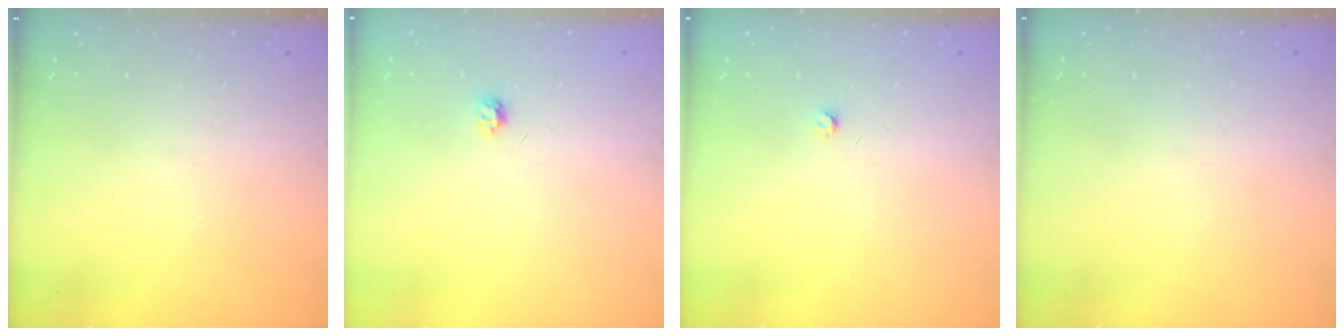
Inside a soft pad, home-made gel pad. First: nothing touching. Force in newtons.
{"total": 3.1, "press": 3.1, "slide": 0.5}
{"total": 2.5, "press": 2.5, "slide": 0.4}
{"total": 0.7, "press": 0.7, "slide": 0.1}